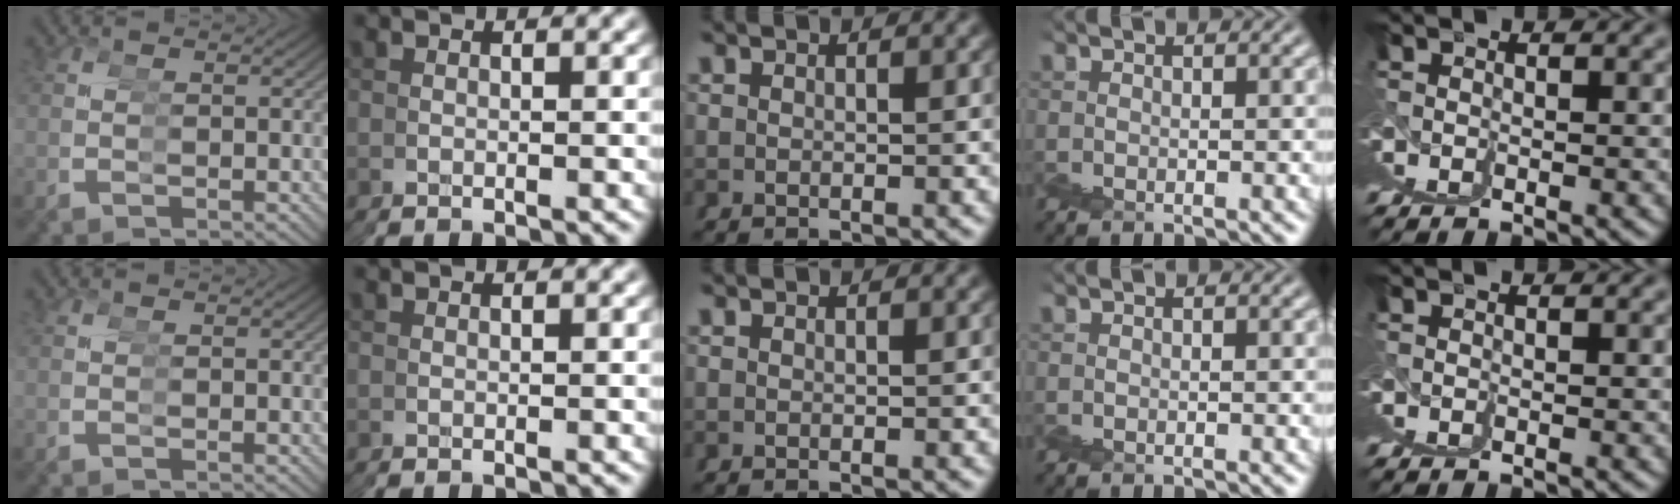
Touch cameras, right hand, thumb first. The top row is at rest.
{}